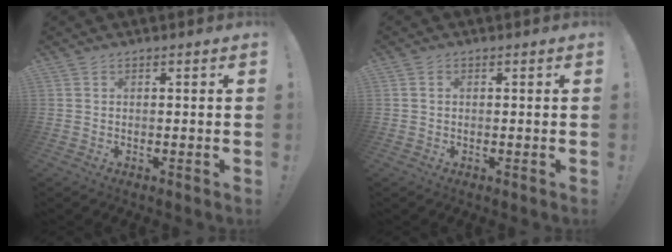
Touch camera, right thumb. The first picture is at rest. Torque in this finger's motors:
{"motor_torque": [0.04, -0.64, 0.01, 0.01, 0.03]}